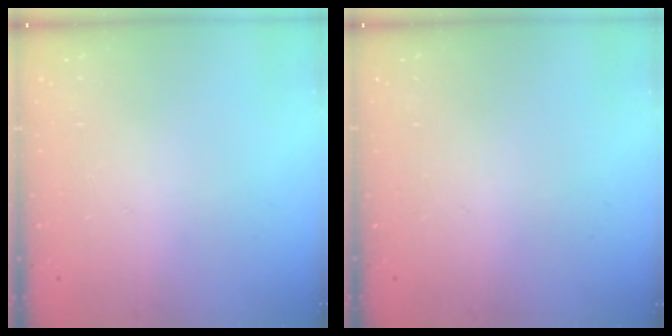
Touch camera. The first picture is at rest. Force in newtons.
{"total": 0.0}